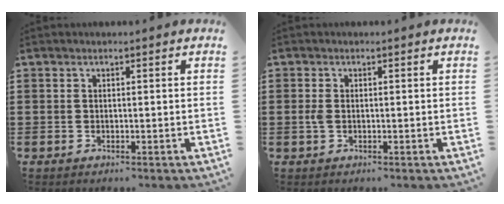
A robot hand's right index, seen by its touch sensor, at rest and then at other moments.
{"total": 1.6, "force": [-0.2, 0.9, 1.3], "torque": [-0.034, 0.001, -0.006]}